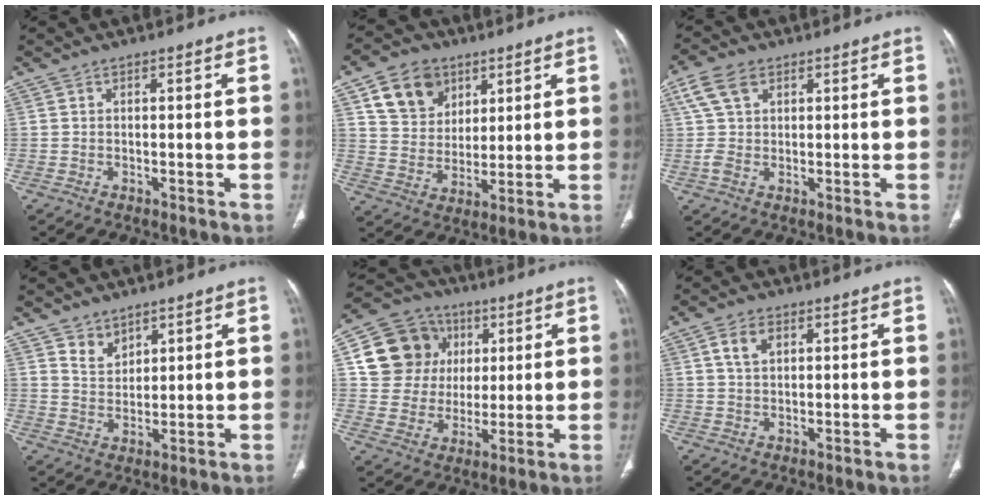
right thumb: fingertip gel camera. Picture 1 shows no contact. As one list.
[{"total": 11.9, "force": [5.8, 9.1, 4.8], "torque": [-0.058, -0.020, 0.110]}, {"total": 6.4, "force": [2.8, 4.0, 4.1], "torque": [-0.084, 0.008, 0.057]}, {"total": 4.5, "force": [3.2, 2.8, 1.3], "torque": [-0.003, -0.029, 0.067]}, {"total": 15.5, "force": [4.3, 13.8, 5.6], "torque": [-0.070, 0.014, 0.082]}, {"total": 4.2, "force": [1.7, 2.7, 2.8], "torque": [-0.047, -0.001, 0.034]}]